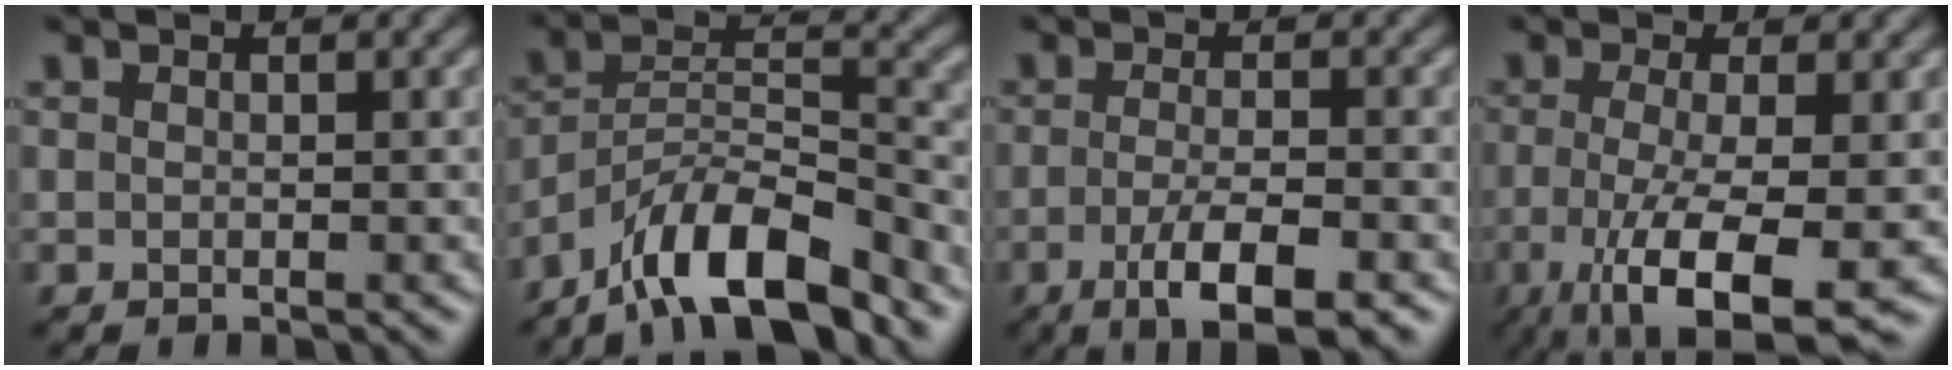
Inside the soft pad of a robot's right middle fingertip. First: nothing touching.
{"total": 9.7, "force": [-7.3, 2.8, 5.8], "torque": [-0.091, 0.007, -0.141]}
{"total": 5.3, "force": [-2.5, 1.3, 4.5], "torque": [-0.078, -0.005, -0.044]}
{"total": 9.0, "force": [-3.5, 2.5, 7.8], "torque": [-0.141, -0.019, -0.058]}